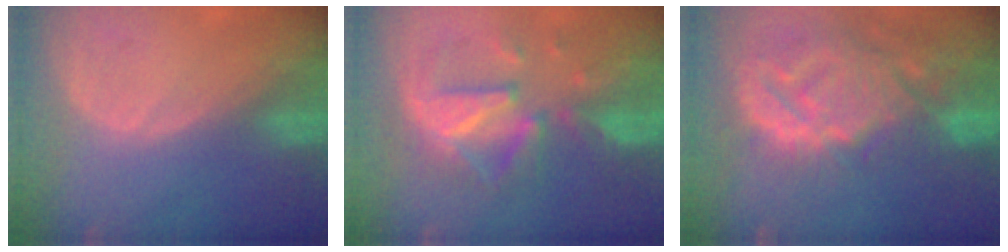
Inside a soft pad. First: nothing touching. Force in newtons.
{"total": 9.6, "press": 9.6, "slide": 0.6}
{"total": 14.3, "press": 12.2, "slide": 7.5}